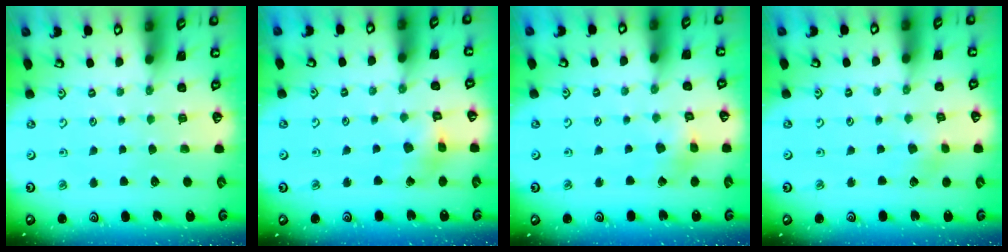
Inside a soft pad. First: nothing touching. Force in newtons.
{"total": 4.8, "press": 4.7, "slide": 0.6}
{"total": 3.4, "press": 3.4, "slide": 0.3}
{"total": 2.5, "press": 2.5, "slide": 0.5}